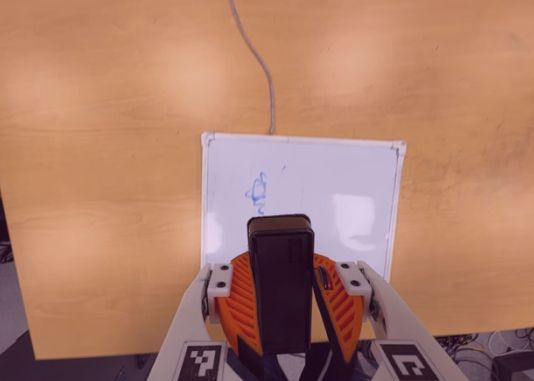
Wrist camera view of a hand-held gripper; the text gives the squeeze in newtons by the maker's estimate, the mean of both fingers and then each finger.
{"total": 8.4, "left": 9.1, "right": 7.6}